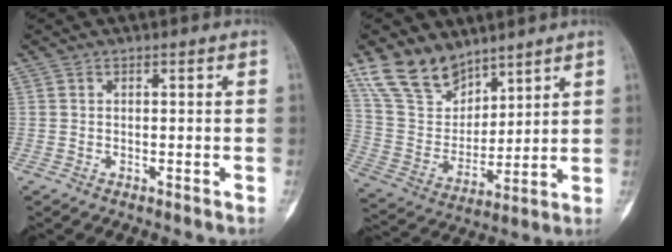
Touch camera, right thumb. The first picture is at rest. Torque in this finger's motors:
{"motor_torque": [-0.69, 2.93, 0.19, 0.07, 0.06]}